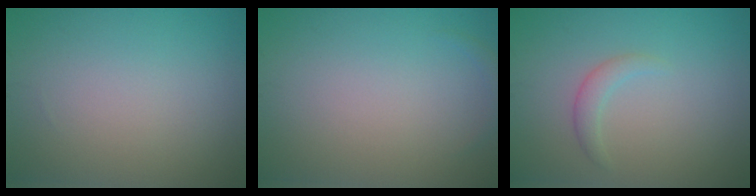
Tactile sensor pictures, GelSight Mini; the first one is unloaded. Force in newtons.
{"total": 0.6, "press": 0.6, "slide": 0.1}
{"total": 1.4, "press": 1.4, "slide": 0.2}